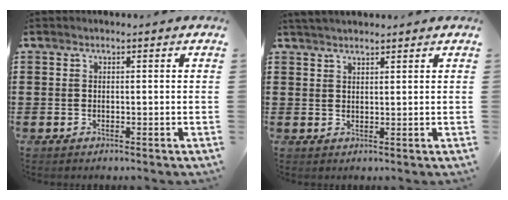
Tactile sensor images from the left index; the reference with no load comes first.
{"total": 1.9, "force": [1.9, 0.2, 0.4], "torque": [-0.013, 0.004, 0.037]}